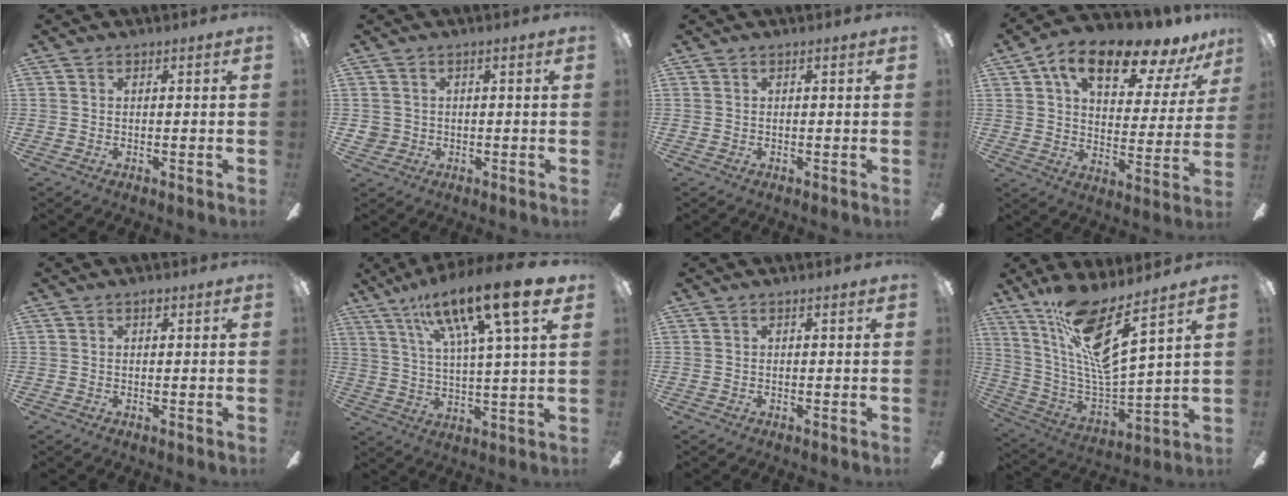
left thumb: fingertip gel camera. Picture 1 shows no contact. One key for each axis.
{"total": 2.4, "fx": -0.3, "fy": 2.3, "fz": 0.7, "tx": -0.014, "ty": 0.005, "tz": -0.006}
{"total": 0.0}
{"total": 17.6, "fx": 11.9, "fy": 7.1, "fz": 10.9, "tx": -0.175, "ty": -0.068, "tz": 0.197}
{"total": 0.9, "fx": 0.5, "fy": 0.4, "fz": 0.6, "tx": -0.004, "ty": 0.000, "tz": 0.007}
{"total": 18.9, "fx": 11.8, "fy": 3.3, "fz": 14.4, "tx": -0.247, "ty": -0.058, "tz": 0.181}
{"total": 0.0}
{"total": 16.1, "fx": 10.8, "fy": 2.8, "fz": 11.6, "tx": -0.240, "ty": -0.071, "tz": 0.180}